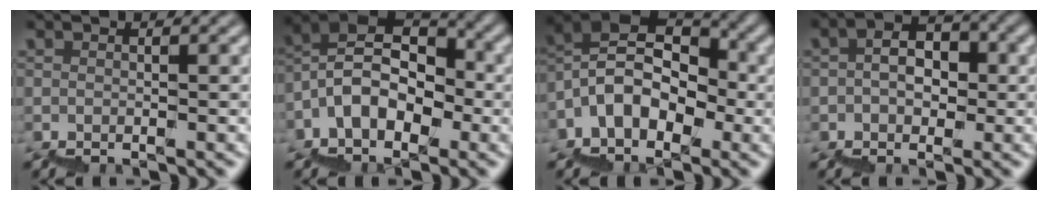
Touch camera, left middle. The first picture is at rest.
{"total": 6.2, "force": [-0.6, 4.1, 4.6], "torque": [-0.070, 0.023, -0.017]}
{"total": 6.6, "force": [0.1, 4.6, 4.7], "torque": [-0.071, 0.029, -0.005]}
{"total": 2.4, "force": [0.1, 1.8, 1.5], "torque": [-0.024, 0.011, -0.005]}